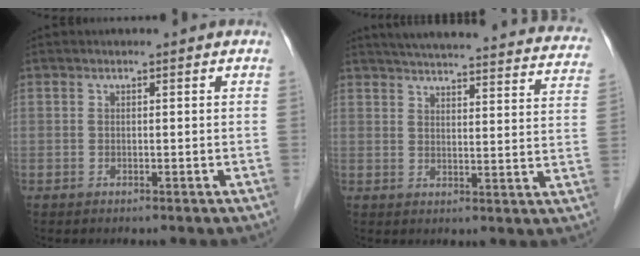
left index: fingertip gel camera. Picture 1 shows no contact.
{"total": 30.0, "force": [27.7, 4.0, 10.8], "torque": [-0.161, -0.048, 0.322]}